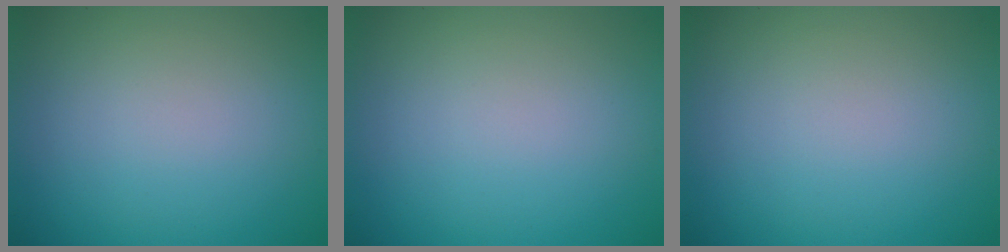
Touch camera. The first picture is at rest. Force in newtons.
{"total": 0.0}
{"total": 0.0}